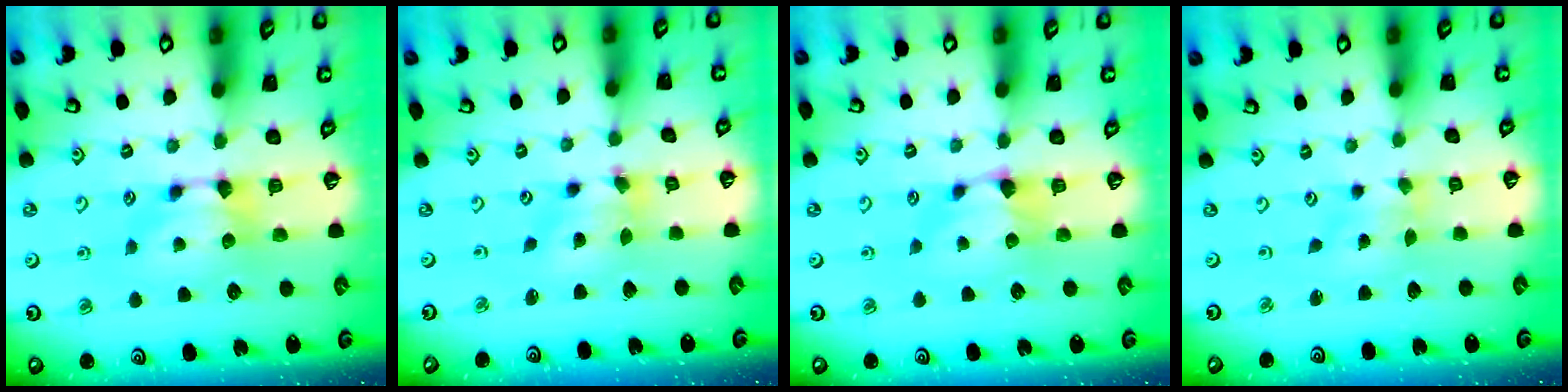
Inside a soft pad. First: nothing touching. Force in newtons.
{"total": 4.0, "press": 3.6, "slide": 1.6}
{"total": 1.1, "press": 0.9, "slide": 0.5}
{"total": 2.3, "press": 2.1, "slide": 0.9}